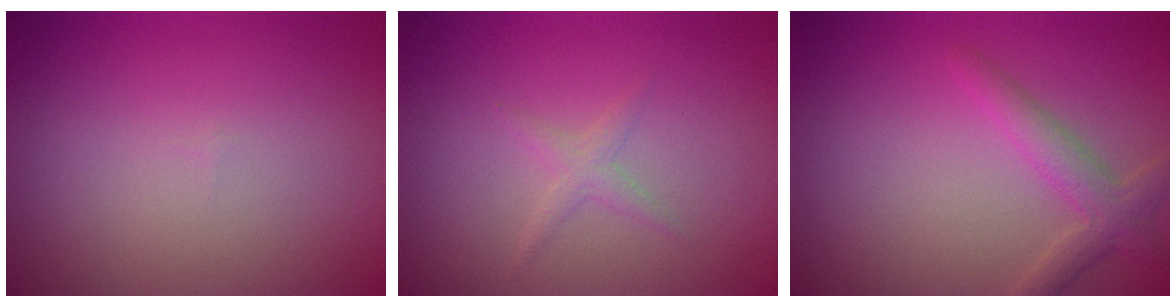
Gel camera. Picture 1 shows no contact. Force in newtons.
{"total": 1.1, "press": 1.1, "slide": 0.1}
{"total": 2.5, "press": 2.5, "slide": 0.1}